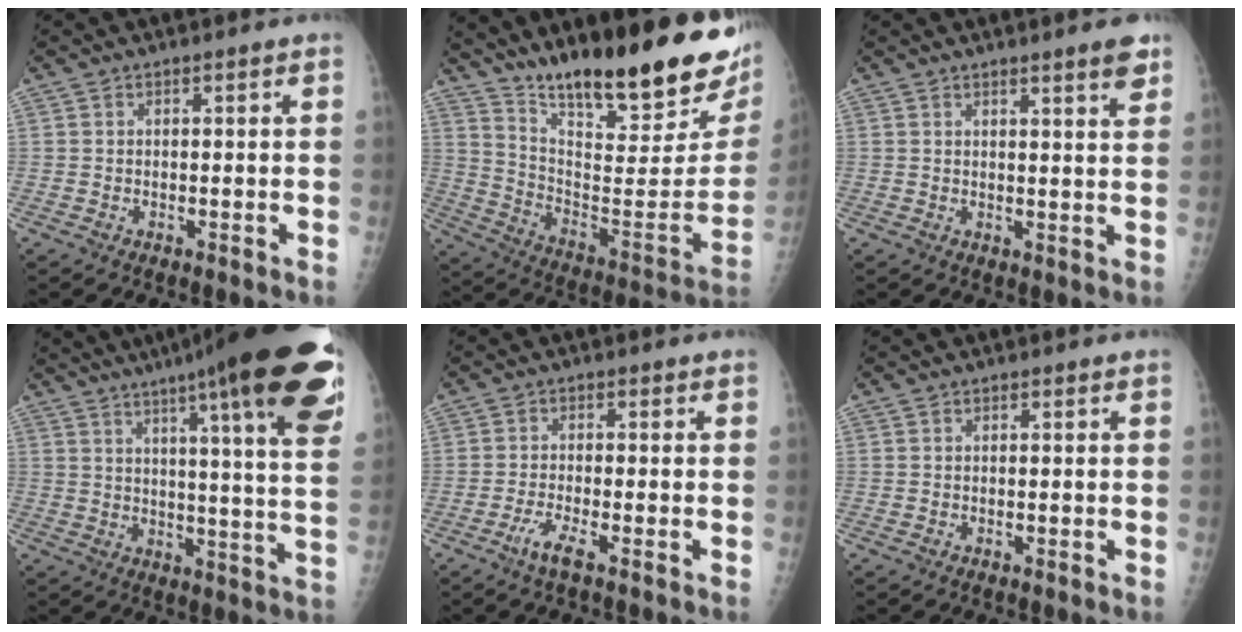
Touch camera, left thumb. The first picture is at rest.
{"total": 29.7, "force": [21.0, 6.9, 19.8], "torque": [-0.281, -0.092, 0.321]}
{"total": 4.0, "force": [2.9, 0.3, 2.8], "torque": [-0.030, -0.019, 0.037]}
{"total": 26.8, "force": [16.0, 3.7, 21.2], "torque": [-0.264, -0.036, 0.207]}
{"total": 3.4, "force": [-2.0, 0.3, 2.7], "torque": [-0.067, 0.002, -0.045]}
{"total": 0.0}